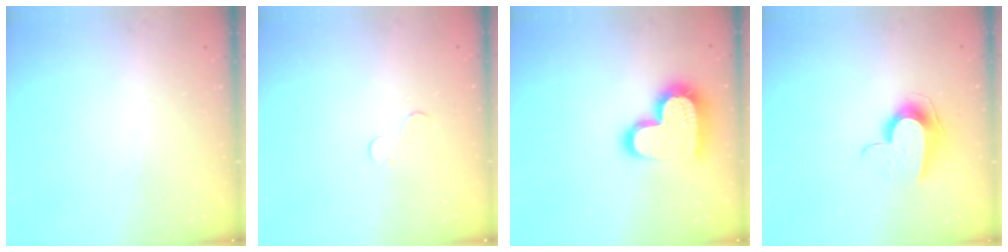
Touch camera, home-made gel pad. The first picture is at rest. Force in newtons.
{"total": 3.1, "press": 3.1, "slide": 0.3}
{"total": 18.1, "press": 18.0, "slide": 1.1}
{"total": 9.5, "press": 9.5, "slide": 0.2}